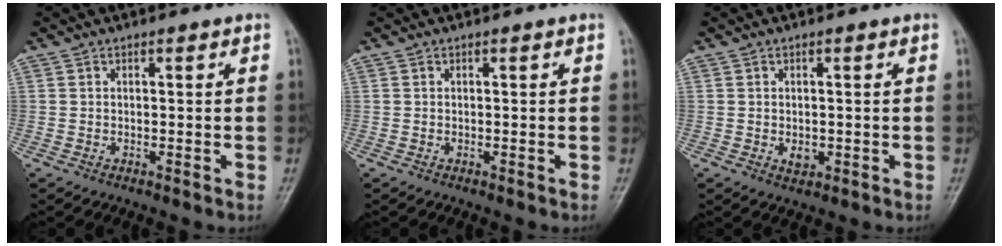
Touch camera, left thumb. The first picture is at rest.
{"total": 0.0}
{"total": 1.9, "force": [-0.2, 1.4, 1.3], "torque": [-0.014, -0.002, 0.001]}